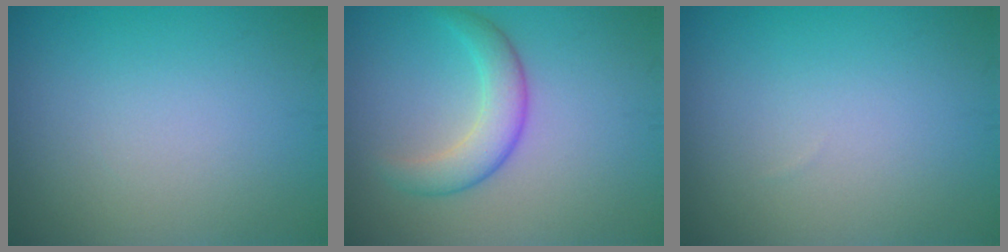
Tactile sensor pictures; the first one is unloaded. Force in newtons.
{"total": 3.4, "press": 3.4, "slide": 0.0}
{"total": 0.0}